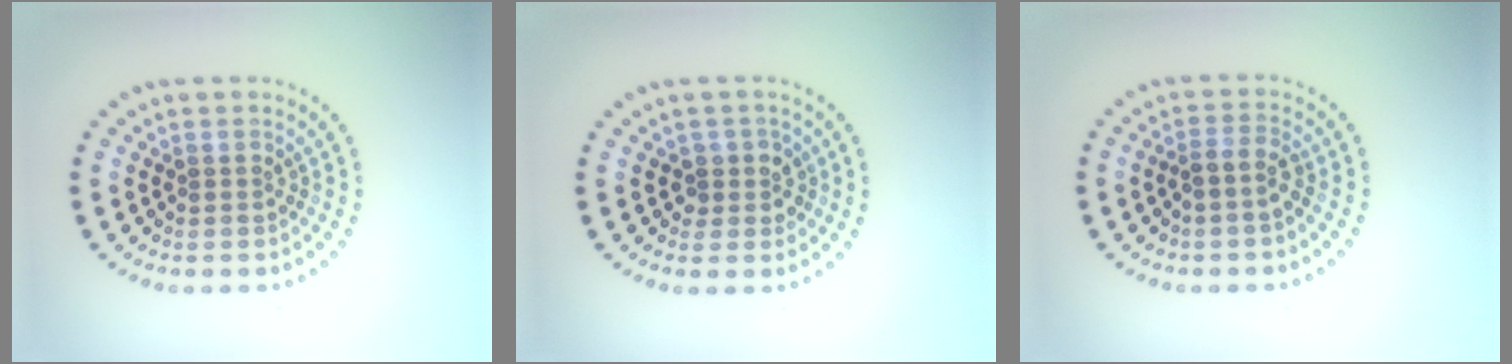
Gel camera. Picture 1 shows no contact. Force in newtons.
{"total": 1.9, "press": 1.6, "slide": 1.0}
{"total": 1.8, "press": 1.4, "slide": 1.1}